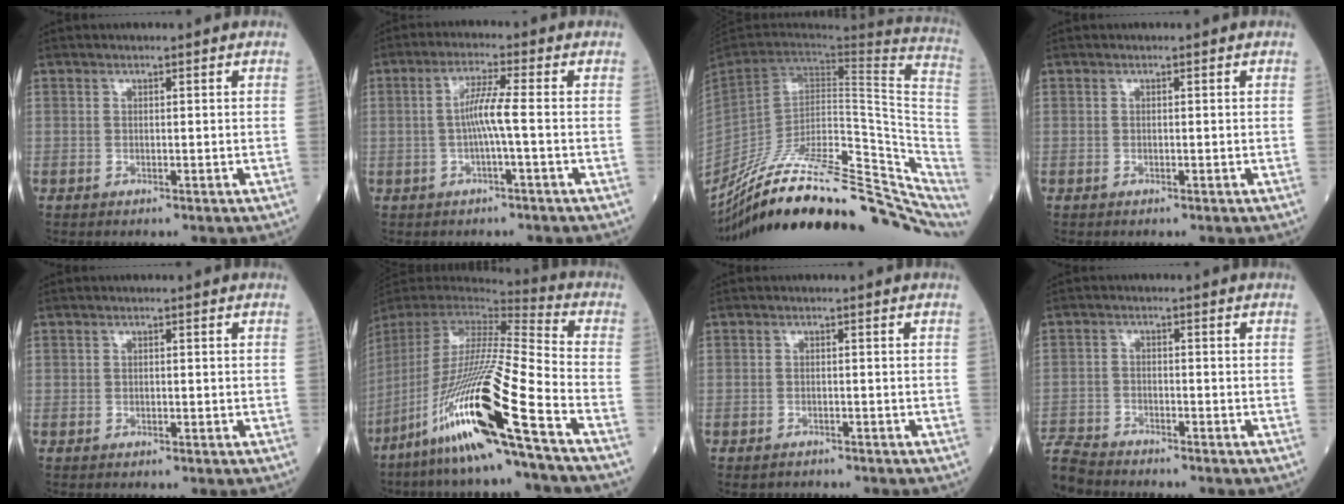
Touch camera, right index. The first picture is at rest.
{"total": 5.3, "force": [-0.6, 0.2, 5.2], "torque": [-0.106, 0.009, -0.008]}
{"total": 36.8, "force": [-25.6, 11.4, 23.8], "torque": [-0.335, -0.035, -0.377]}
{"total": 0.0}
{"total": 0.7, "force": [-0.1, 0.6, 0.4], "torque": [-0.022, 0.008, -0.001]}
{"total": 26.6, "force": [-14.2, 1.0, 22.5], "torque": [-0.466, -0.068, -0.272]}
{"total": 3.8, "force": [-3.1, 1.9, 1.2], "torque": [-0.031, -0.001, -0.040]}
{"total": 9.2, "force": [-8.5, 2.7, 2.4], "torque": [-0.064, -0.007, -0.151]}